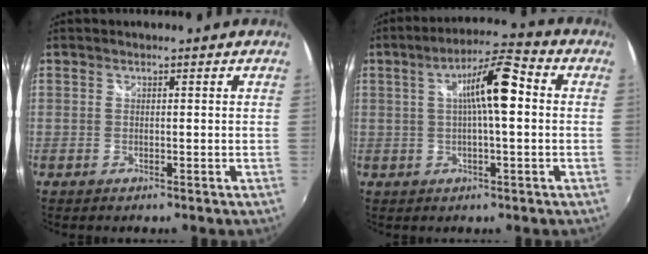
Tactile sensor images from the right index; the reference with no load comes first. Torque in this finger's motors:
{"motor_torque": [0.96, -0.17, 0.47, 0.13]}